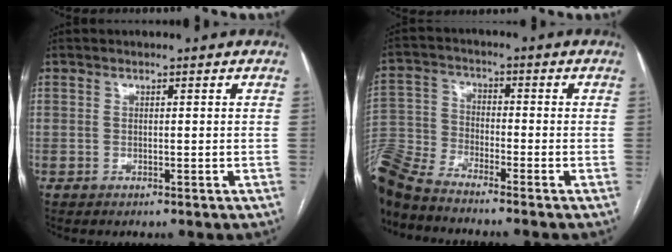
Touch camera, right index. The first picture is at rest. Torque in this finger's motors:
{"motor_torque": [-0.73, -0.82, 0.25, 0.16]}